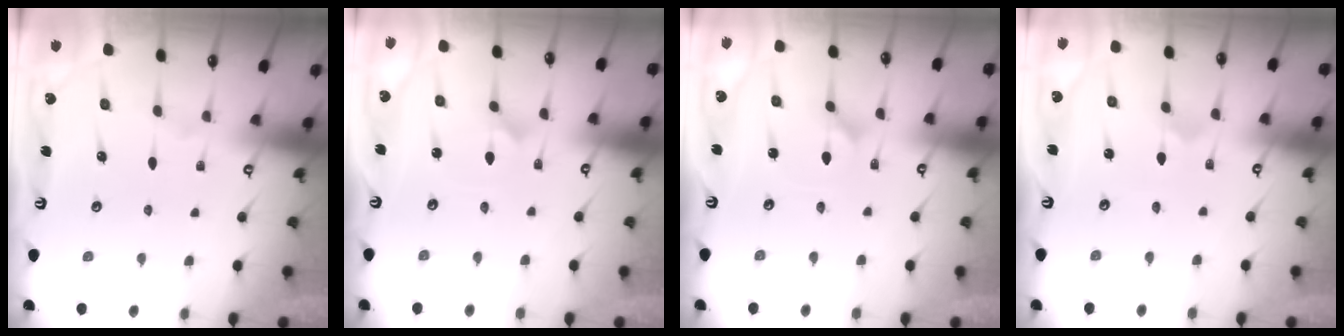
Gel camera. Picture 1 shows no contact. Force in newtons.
{"total": 2.4, "press": 2.4, "slide": 0.1}
{"total": 1.9, "press": 1.9, "slide": 0.2}
{"total": 0.5, "press": 0.5, "slide": 0.0}